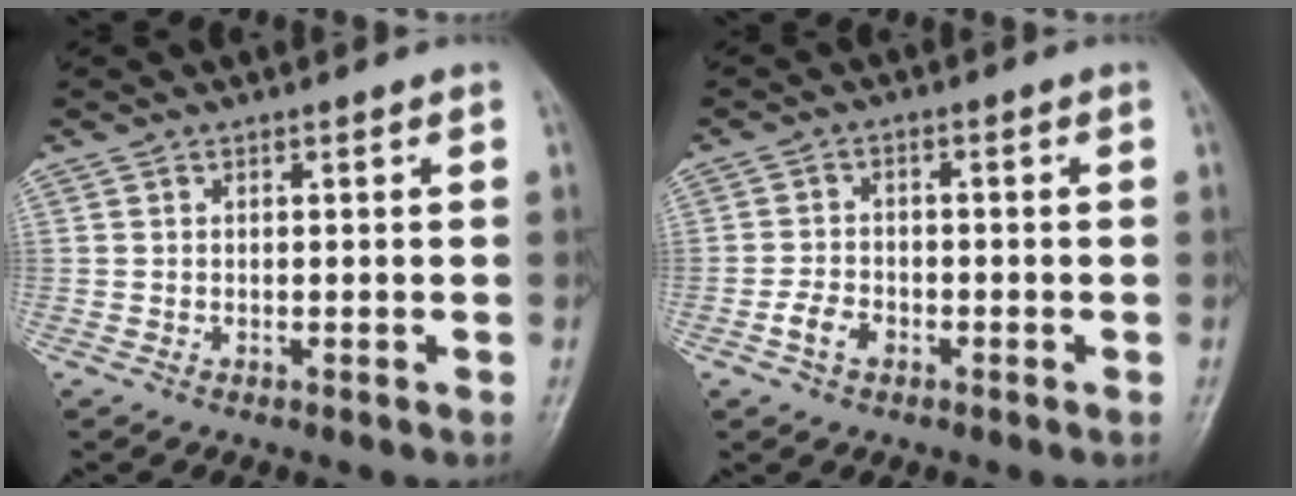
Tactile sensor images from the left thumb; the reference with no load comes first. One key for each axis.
{"total": 3.8, "fx": -1.9, "fy": 2.5, "fz": 2.1, "tx": -0.036, "ty": 0.014, "tz": -0.036}